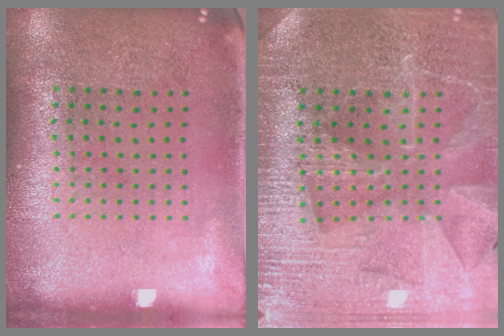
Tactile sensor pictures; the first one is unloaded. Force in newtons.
{"total": 3.8, "press": 3.7, "slide": 1.2}